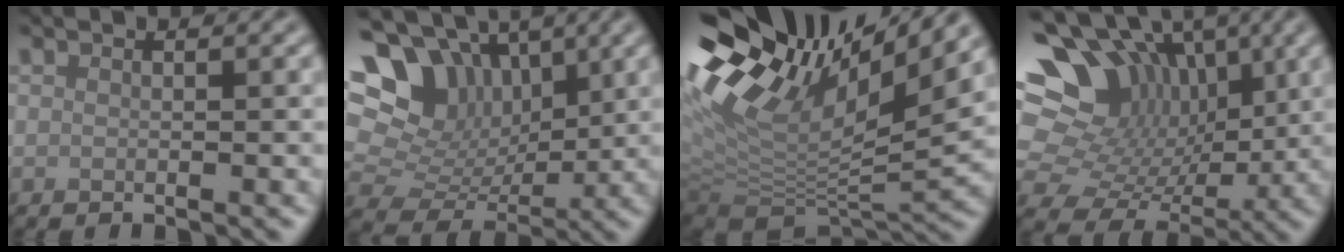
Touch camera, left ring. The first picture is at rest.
{"total": 14.0, "force": [5.2, 10.6, 7.6], "torque": [-0.161, 0.032, 0.081]}
{"total": 14.9, "force": [5.8, 6.4, 12.2], "torque": [-0.229, 0.012, 0.124]}
{"total": 14.0, "force": [4.6, 10.2, 8.3], "torque": [-0.175, 0.022, 0.080]}